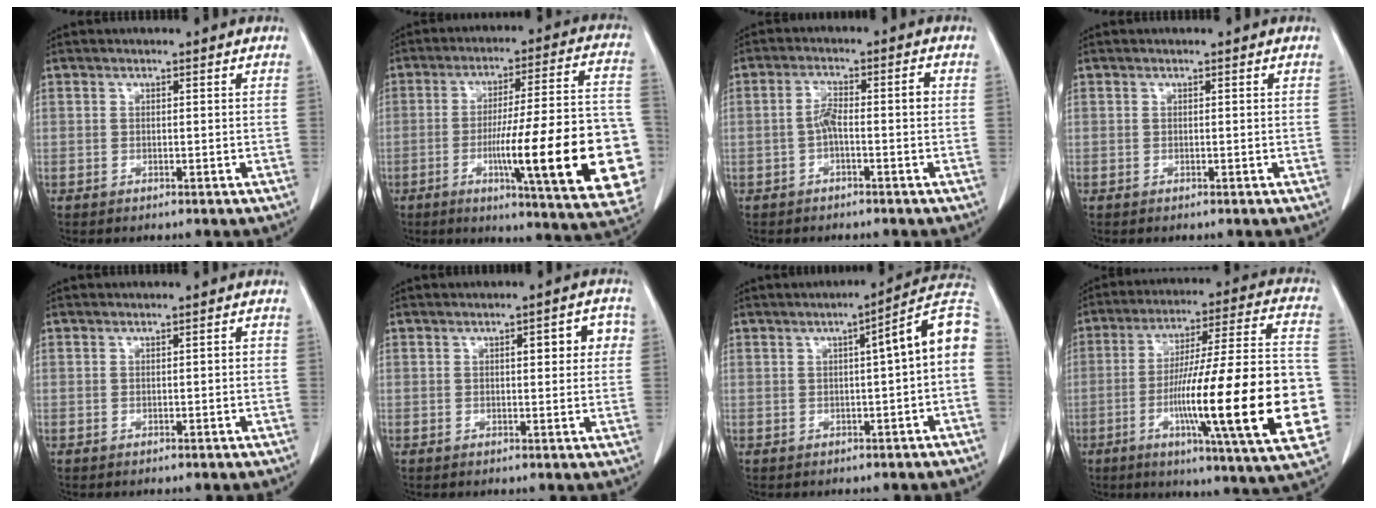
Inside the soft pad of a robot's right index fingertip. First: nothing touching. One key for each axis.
{"total": 25.2, "fx": -6.2, "fy": 2.7, "fz": 24.2, "tx": -0.257, "ty": 0.006, "tz": -0.080}
{"total": 4.3, "fx": -0.7, "fy": 1.0, "fz": 4.1, "tx": -0.078, "ty": 0.017, "tz": -0.012}
{"total": 0.0}
{"total": 0.7, "fx": -0.1, "fy": 0.2, "fz": 0.7, "tx": -0.009, "ty": 0.003, "tz": -0.001}
{"total": 5.2, "fx": 1.3, "fy": 1.6, "fz": 4.8, "tx": -0.059, "ty": 0.018, "tz": 0.013}
{"total": 9.2, "fx": 1.0, "fy": 0.5, "fz": 9.1, "tx": -0.115, "ty": 0.031, "tz": 0.004}
{"total": 28.1, "fx": -6.4, "fy": 1.9, "fz": 27.3, "tx": -0.363, "ty": -0.006, "tz": -0.104}